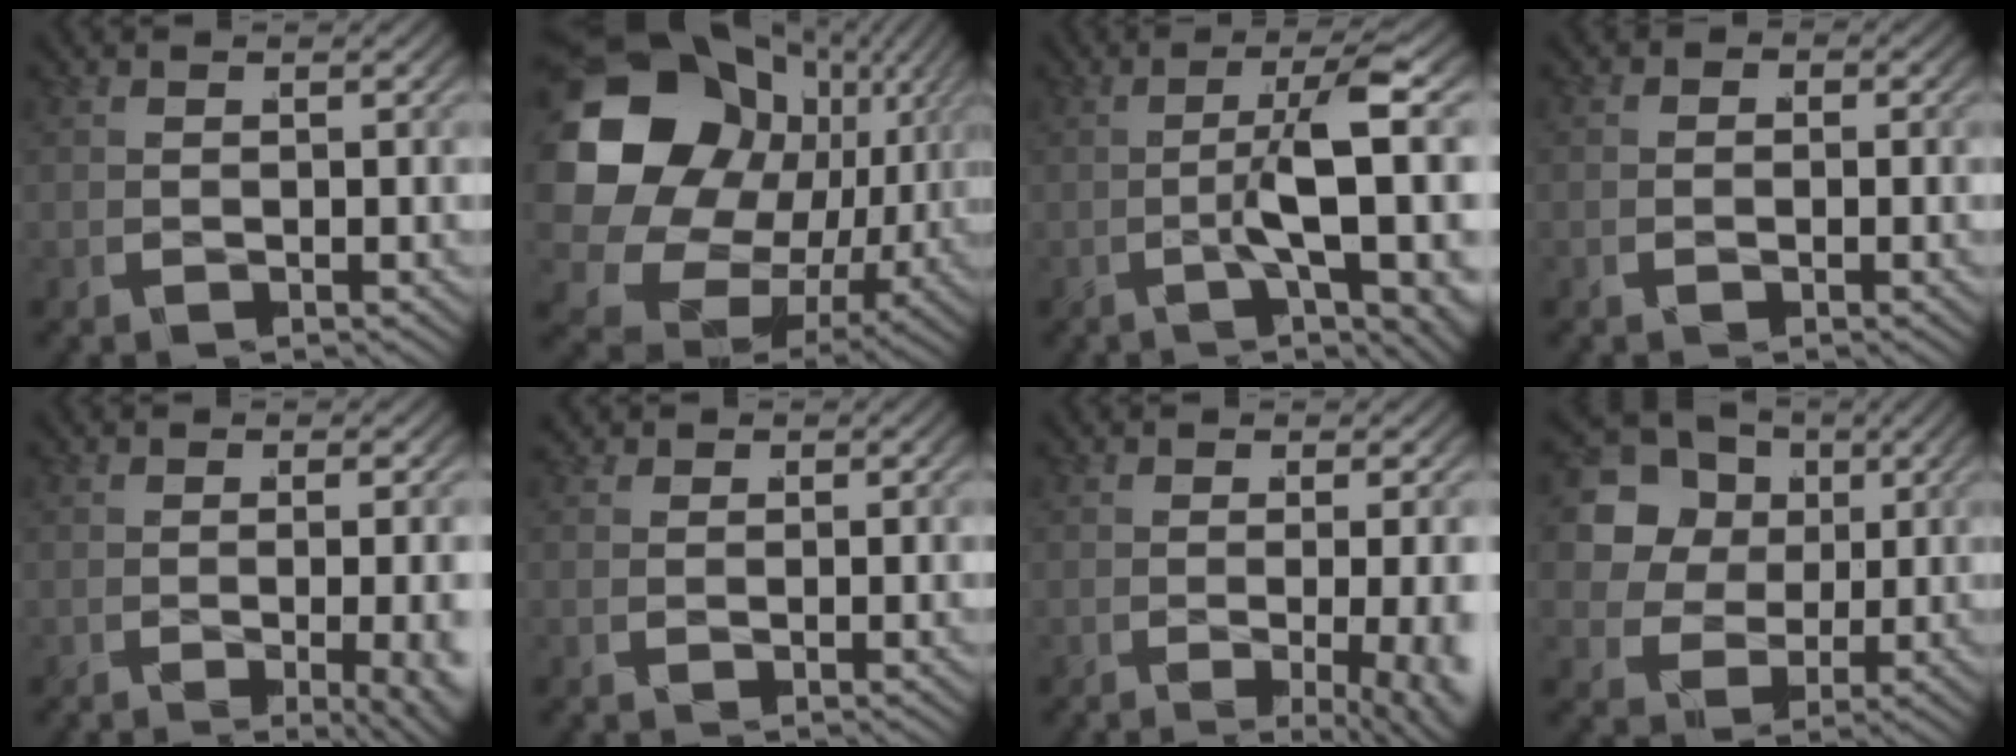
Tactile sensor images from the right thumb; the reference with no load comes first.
{"total": 19.7, "force": [0.6, 14.8, 12.9], "torque": [-0.246, -0.037, 0.009]}
{"total": 7.2, "force": [-0.5, 0.9, 7.1], "torque": [-0.123, 0.007, -0.017]}
{"total": 1.4, "force": [-0.9, 1.1, -0.2], "torque": [-0.008, -0.007, -0.020]}
{"total": 4.7, "force": [-1.1, 1.2, 4.4], "torque": [-0.061, -0.009, -0.014]}
{"total": 0.5, "force": [0.2, 0.0, -0.5], "torque": [0.009, -0.001, 0.006]}
{"total": 5.7, "force": [-1.5, 1.9, 5.2], "torque": [-0.078, -0.013, -0.021]}
{"total": 9.6, "force": [2.2, 8.0, 4.9], "torque": [-0.107, -0.010, 0.020]}